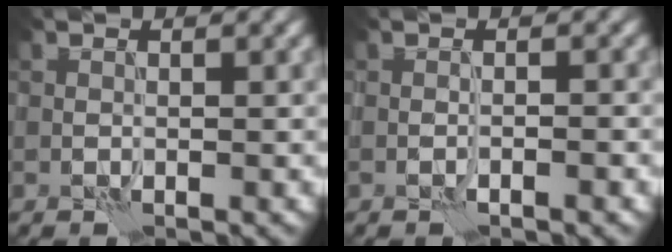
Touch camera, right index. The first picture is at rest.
{"total": 1.0, "force": [-0.7, 0.0, 0.7], "torque": [-0.011, 0.005, -0.014]}